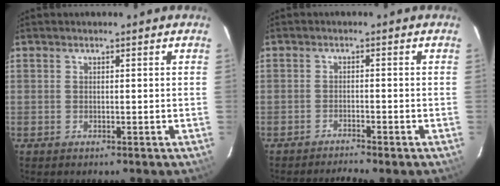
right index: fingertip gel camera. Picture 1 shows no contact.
{"total": 3.1, "force": [-2.9, -0.3, 1.0], "torque": [-0.024, -0.007, -0.050]}